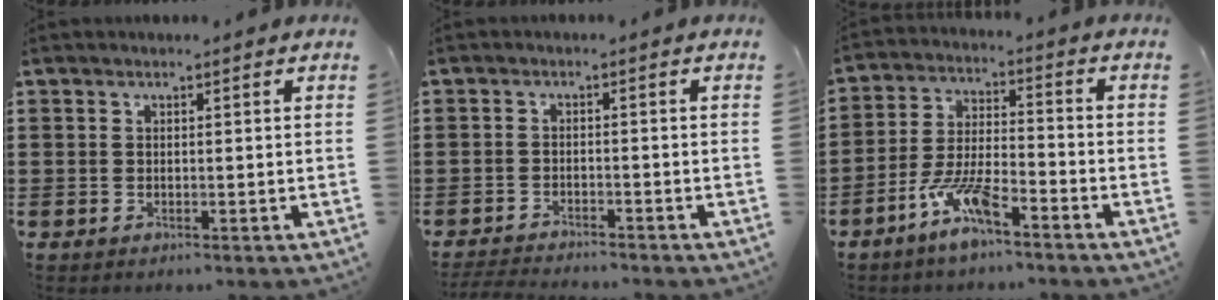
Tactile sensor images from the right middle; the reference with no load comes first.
{"total": 2.8, "force": [-2.8, 0.1, 0.3], "torque": [-0.015, -0.004, -0.061]}
{"total": 7.9, "force": [-5.5, 1.7, 5.5], "torque": [-0.128, -0.006, -0.107]}